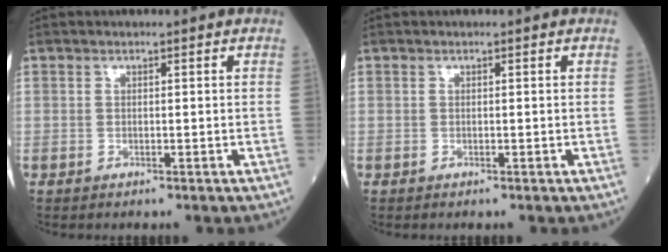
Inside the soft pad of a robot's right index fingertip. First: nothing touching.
{"total": 0.0}